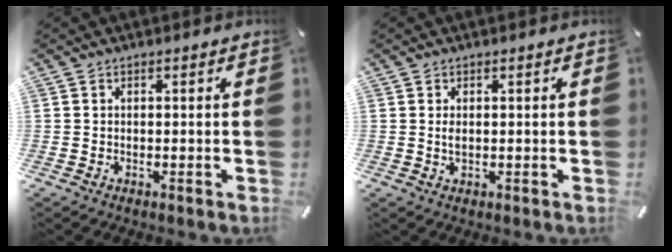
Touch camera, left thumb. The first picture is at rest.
{"total": 1.4, "force": [0.2, 0.6, 1.2], "torque": [-0.035, -0.002, 0.000]}